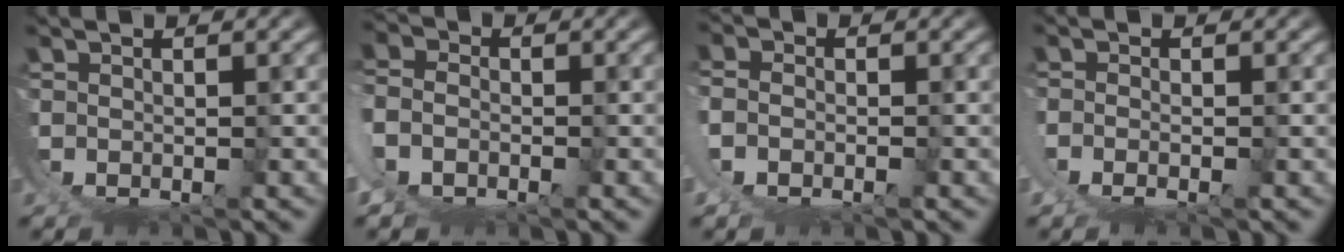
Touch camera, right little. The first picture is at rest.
{"total": 6.7, "force": [0.6, 6.0, 2.9], "torque": [-0.092, -0.016, 0.002]}
{"total": 3.2, "force": [0.6, 2.6, 1.8], "torque": [-0.055, -0.007, 0.009]}
{"total": 1.5, "force": [0.2, 0.5, 1.4], "torque": [-0.035, -0.009, 0.008]}